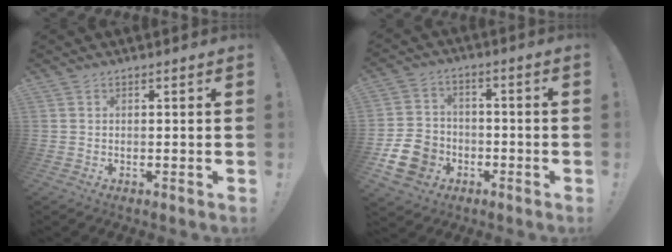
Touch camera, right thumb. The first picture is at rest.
{"total": 12.9, "force": [-4.9, 10.4, 5.7], "torque": [-0.101, 0.039, -0.084]}